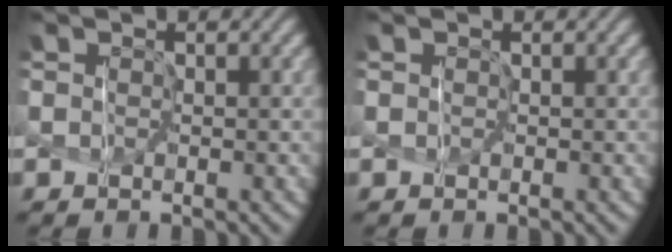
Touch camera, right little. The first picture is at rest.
{"total": 0.0}